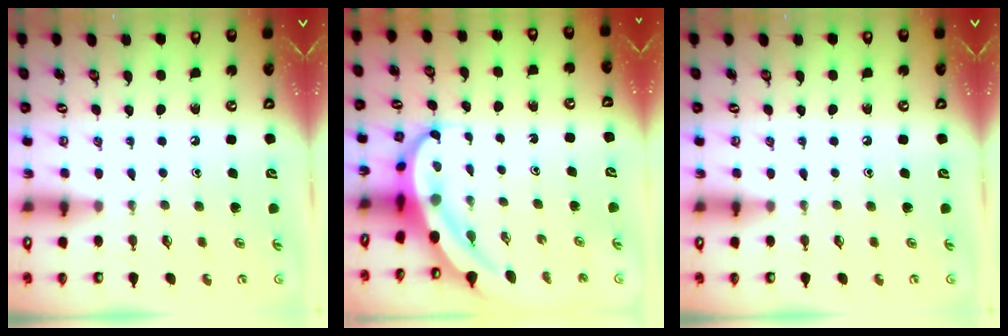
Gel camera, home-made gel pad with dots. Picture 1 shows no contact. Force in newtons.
{"total": 6.1, "press": 6.0, "slide": 1.5}
{"total": 0.0}